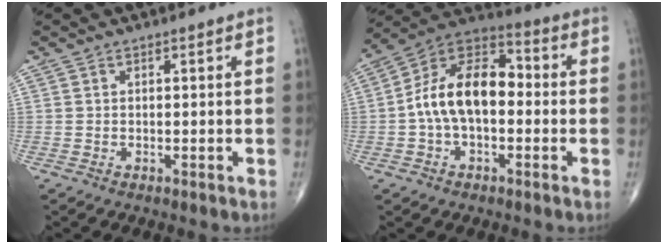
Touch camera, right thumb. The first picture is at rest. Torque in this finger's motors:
{"motor_torque": [0.19, 0.19, 0.85, -0.26, 0.40]}